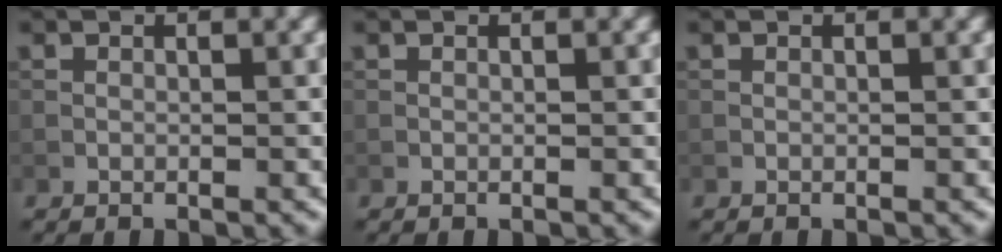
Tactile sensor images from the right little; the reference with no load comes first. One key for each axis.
{"total": 0.0}
{"total": 0.0}